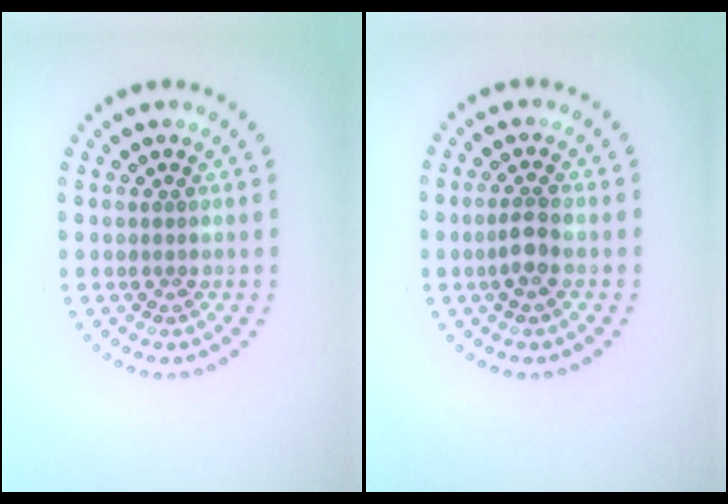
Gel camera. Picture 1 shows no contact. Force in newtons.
{"total": 2.0, "press": 1.8, "slide": 0.8}